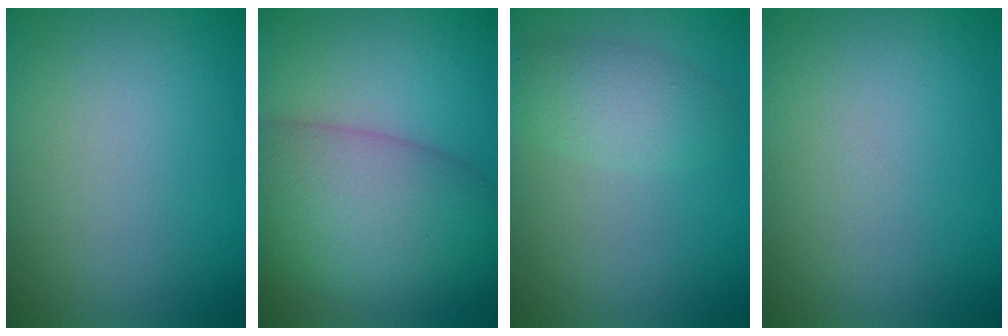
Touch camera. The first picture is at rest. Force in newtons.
{"total": 10.7, "press": 10.7, "slide": 0.6}
{"total": 2.7, "press": 2.7, "slide": 0.1}
{"total": 0.0}